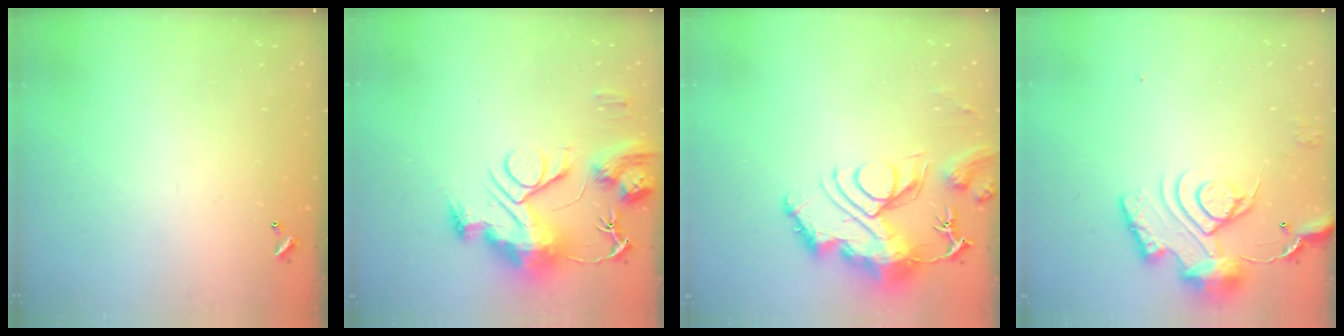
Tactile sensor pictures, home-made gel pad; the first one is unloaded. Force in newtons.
{"total": 14.8, "press": 14.7, "slide": 1.3}
{"total": 14.1, "press": 14.1, "slide": 1.4}
{"total": 13.9, "press": 13.8, "slide": 1.6}